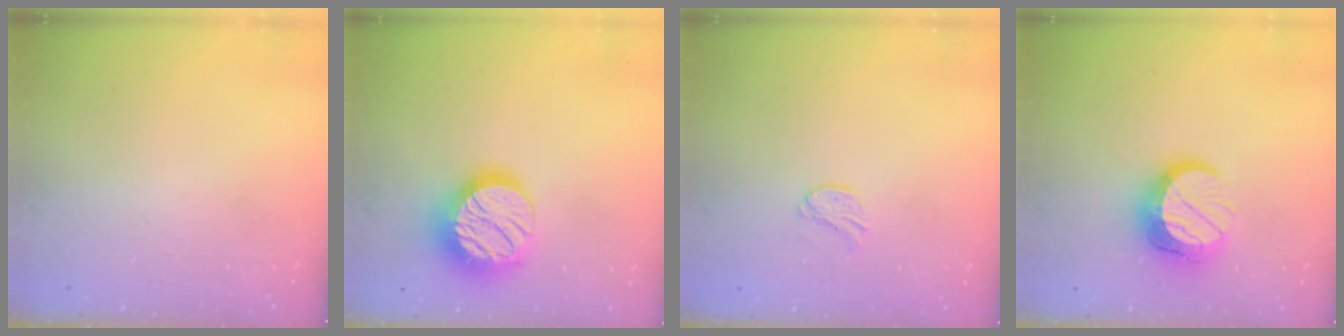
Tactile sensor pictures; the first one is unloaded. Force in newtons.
{"total": 18.0, "press": 18.0, "slide": 0.9}
{"total": 5.9, "press": 5.9, "slide": 0.6}
{"total": 13.6, "press": 13.6, "slide": 1.2}